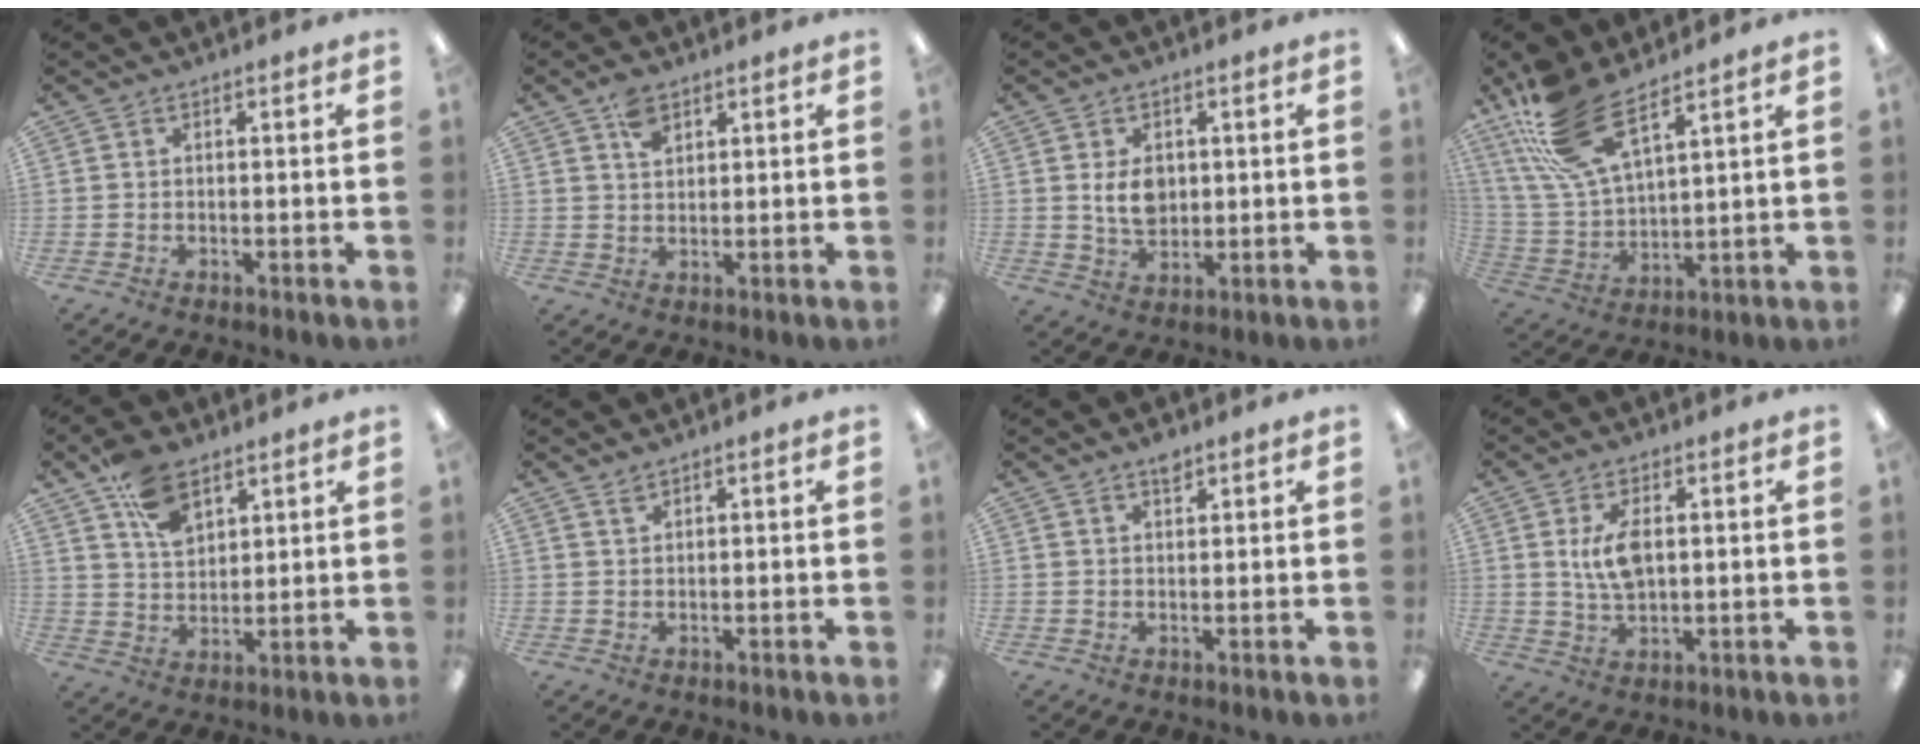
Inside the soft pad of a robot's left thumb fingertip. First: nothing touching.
{"total": 4.5, "force": [2.9, 2.5, 2.4], "torque": [-0.039, -0.005, 0.051]}
{"total": 6.1, "force": [1.4, 4.4, 4.1], "torque": [-0.060, -0.002, 0.023]}
{"total": 17.7, "force": [11.5, 6.9, 11.5], "torque": [-0.259, -0.037, 0.207]}
{"total": 10.4, "force": [6.4, 6.1, 5.5], "torque": [-0.094, -0.020, 0.119]}
{"total": 1.5, "force": [1.3, 0.4, 0.6], "torque": [-0.014, -0.001, 0.025]}
{"total": 2.7, "force": [2.1, 1.1, 1.2], "torque": [-0.010, -0.007, 0.036]}
{"total": 6.7, "force": [1.8, 3.5, 5.5], "torque": [-0.105, -0.001, 0.025]}